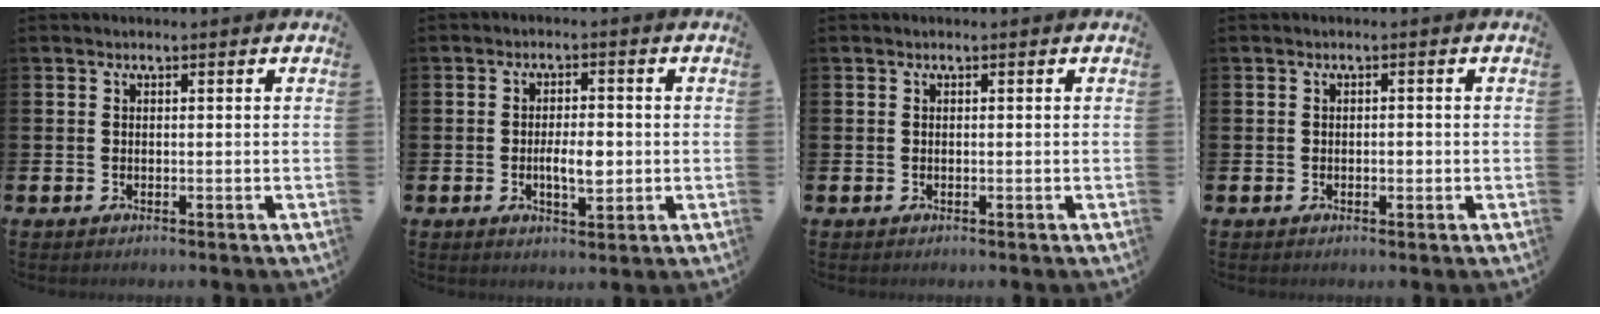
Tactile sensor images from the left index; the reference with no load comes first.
{"total": 3.8, "force": [-0.6, 1.6, 3.4], "torque": [-0.046, -0.006, -0.014]}
{"total": 0.0}
{"total": 0.8, "force": [-0.3, 0.4, 0.6], "torque": [-0.010, 0.002, -0.008]}